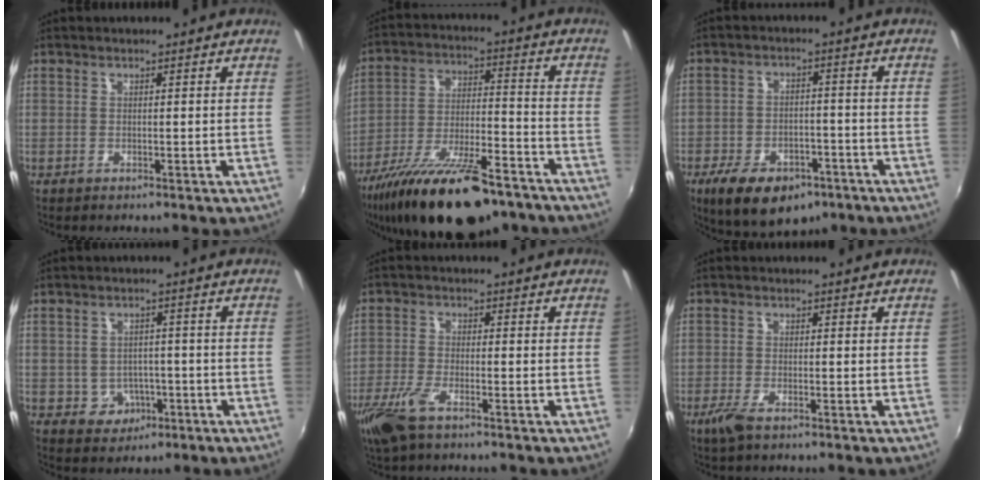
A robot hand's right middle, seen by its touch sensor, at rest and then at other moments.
{"total": 22.5, "force": [-16.2, 6.9, 14.0], "torque": [-0.260, -0.043, -0.258]}
{"total": 14.0, "force": [-8.7, 7.6, 7.8], "torque": [-0.172, -0.015, -0.129]}
{"total": 5.1, "force": [-1.8, 4.6, 1.2], "torque": [-0.035, 0.009, -0.012]}
{"total": 7.6, "force": [-4.9, 2.4, 5.3], "torque": [-0.132, -0.016, -0.101]}
{"total": 3.2, "force": [-2.1, 0.7, 2.3], "torque": [-0.057, -0.009, -0.042]}